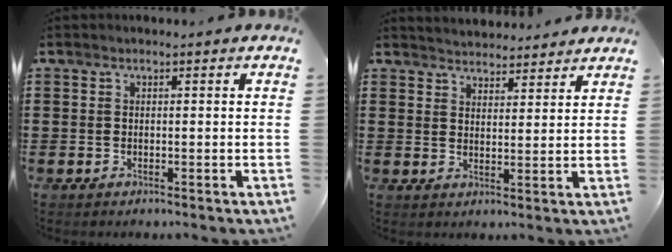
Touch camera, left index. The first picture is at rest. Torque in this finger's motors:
{"motor_torque": [0.81, 0.75, 0.24, 0.05]}